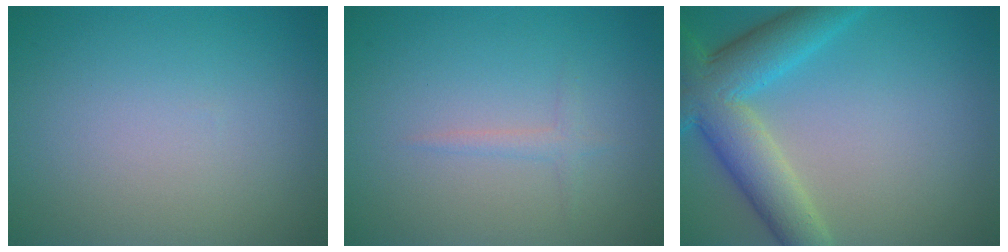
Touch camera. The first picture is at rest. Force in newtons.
{"total": 1.3, "press": 1.3, "slide": 0.0}
{"total": 7.5, "press": 7.5, "slide": 0.3}